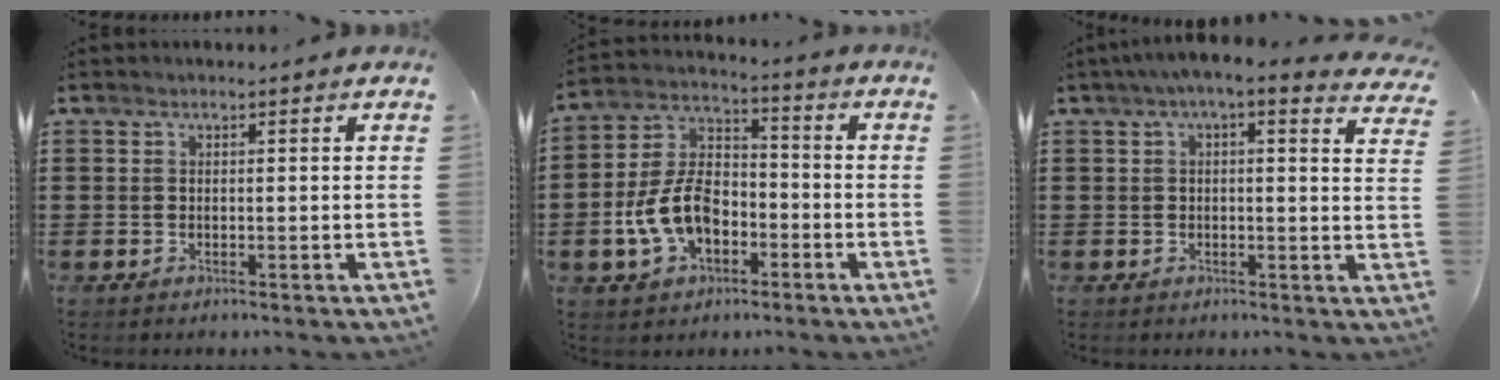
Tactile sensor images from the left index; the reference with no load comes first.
{"total": 9.6, "force": [-3.4, 6.0, 6.6], "torque": [-0.164, 0.009, -0.070]}
{"total": 2.6, "force": [1.5, 0.6, 2.0], "torque": [-0.044, -0.008, 0.023]}